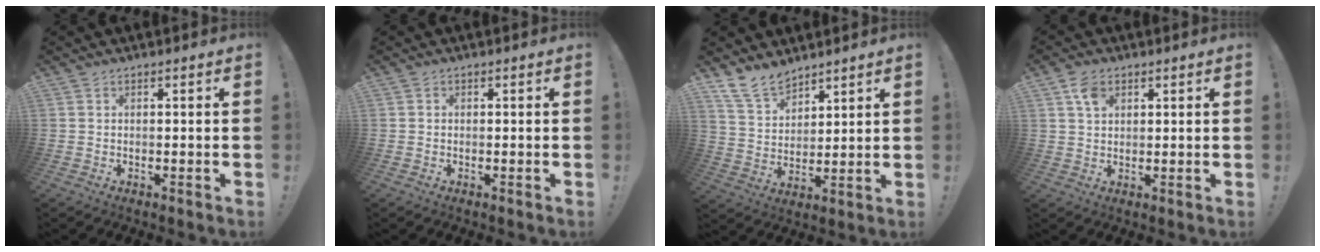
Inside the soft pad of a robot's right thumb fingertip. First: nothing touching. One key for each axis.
{"total": 0.5, "fx": -0.2, "fy": 0.4, "fz": 0.1, "tx": -0.001, "ty": 0.001, "tz": -0.004}
{"total": 11.1, "fx": 9.2, "fy": 5.4, "fz": 3.2, "tx": -0.058, "ty": -0.065, "tz": 0.181}
{"total": 4.7, "fx": 2.4, "fy": 3.2, "fz": 2.5, "tx": -0.032, "ty": -0.008, "tz": 0.042}